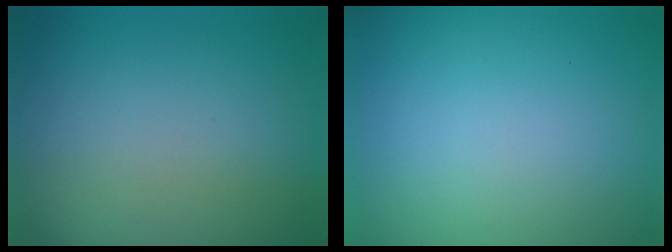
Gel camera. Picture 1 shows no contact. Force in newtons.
{"total": 0.0}